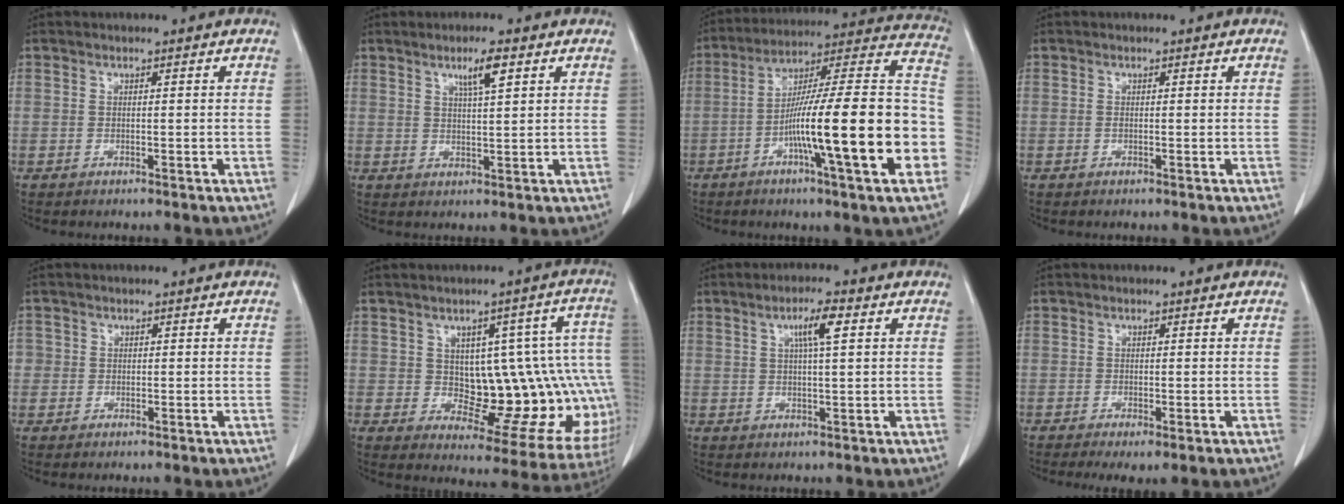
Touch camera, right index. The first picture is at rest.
{"total": 4.1, "force": [2.3, 0.3, 3.5], "torque": [-0.060, 0.000, 0.038]}
{"total": 24.2, "force": [-6.6, 1.4, 23.2], "torque": [-0.287, 0.011, -0.107]}
{"total": 0.0}
{"total": 1.8, "force": [-0.1, 1.8, 0.2], "torque": [0.008, 0.005, -0.004]}
{"total": 15.8, "force": [0.2, 6.2, 14.5], "torque": [-0.134, 0.031, 0.018]}
{"total": 4.5, "force": [1.7, 0.3, 4.2], "torque": [-0.075, 0.005, 0.028]}
{"total": 2.6, "force": [-1.6, 0.7, 2.0], "torque": [-0.029, -0.007, -0.021]}